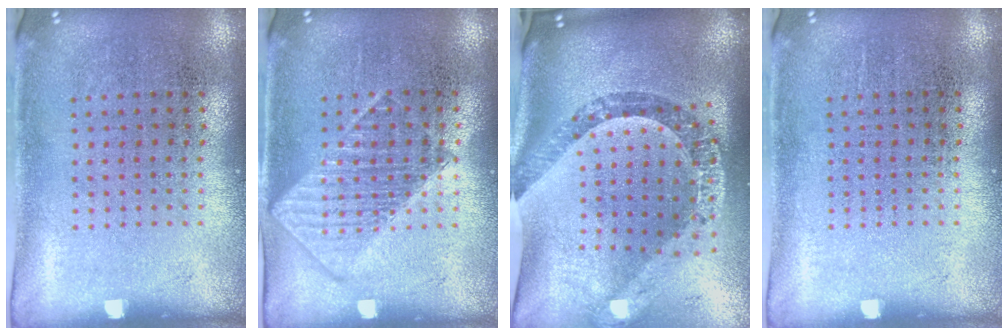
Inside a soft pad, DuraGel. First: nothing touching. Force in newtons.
{"total": 1.0, "press": 1.0, "slide": 0.1}
{"total": 2.6, "press": 2.0, "slide": 1.6}
{"total": 0.0}